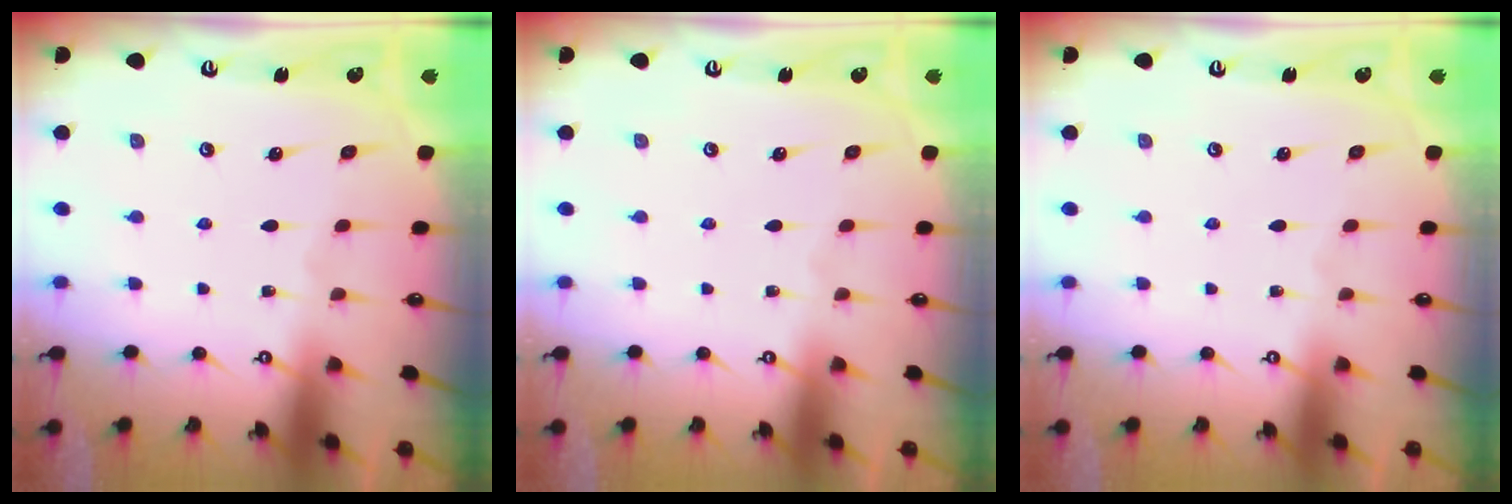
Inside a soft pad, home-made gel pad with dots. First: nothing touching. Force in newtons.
{"total": 0.0}
{"total": 0.0}